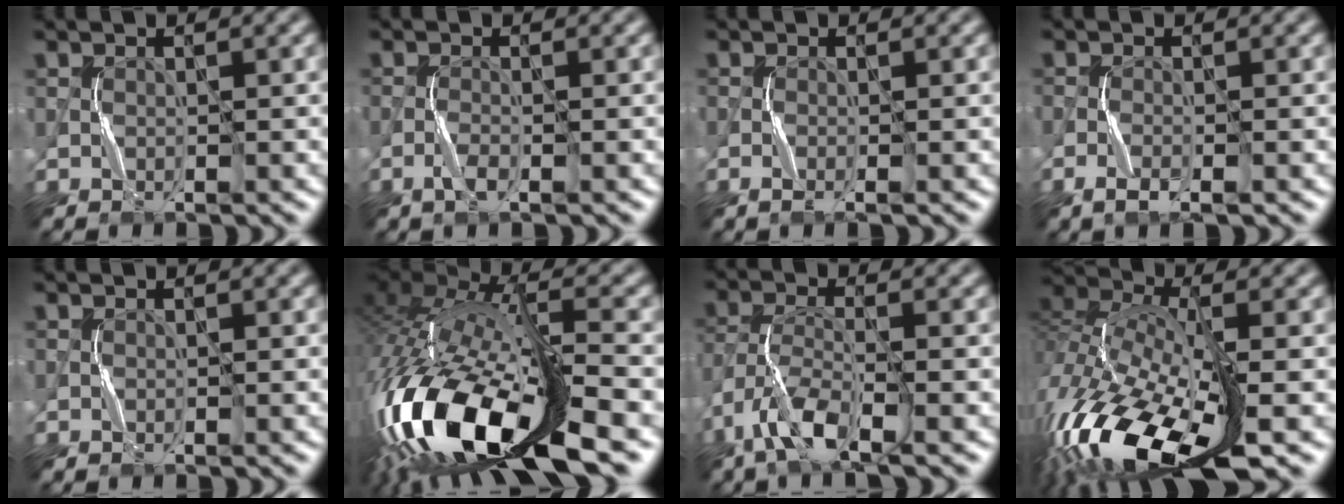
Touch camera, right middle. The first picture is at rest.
{"total": 1.4, "force": [-0.8, 0.3, 1.0], "torque": [-0.025, 0.004, -0.023]}
{"total": 1.1, "force": [-0.5, 0.3, 0.9], "torque": [-0.022, -0.003, -0.013]}
{"total": 2.0, "force": [-1.2, 0.6, 1.4], "torque": [-0.036, -0.003, -0.030]}
{"total": 0.0}
{"total": 17.4, "force": [-7.2, 6.6, 14.4], "torque": [-0.306, -0.012, -0.125]}
{"total": 6.0, "force": [-3.9, 2.0, 4.1], "torque": [-0.092, -0.005, -0.084]}
{"total": 15.0, "force": [-7.5, 5.9, 11.6], "torque": [-0.262, -0.012, -0.129]}